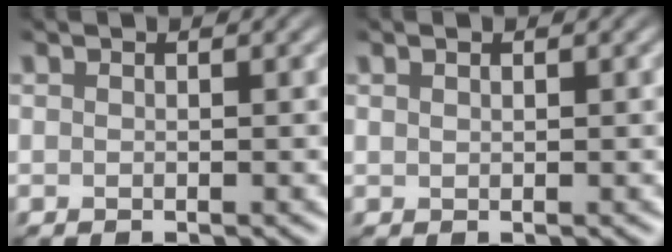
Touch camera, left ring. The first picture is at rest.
{"total": 0.6, "force": [0.5, 0.2, 0.4], "torque": [-0.009, 0.003, 0.009]}